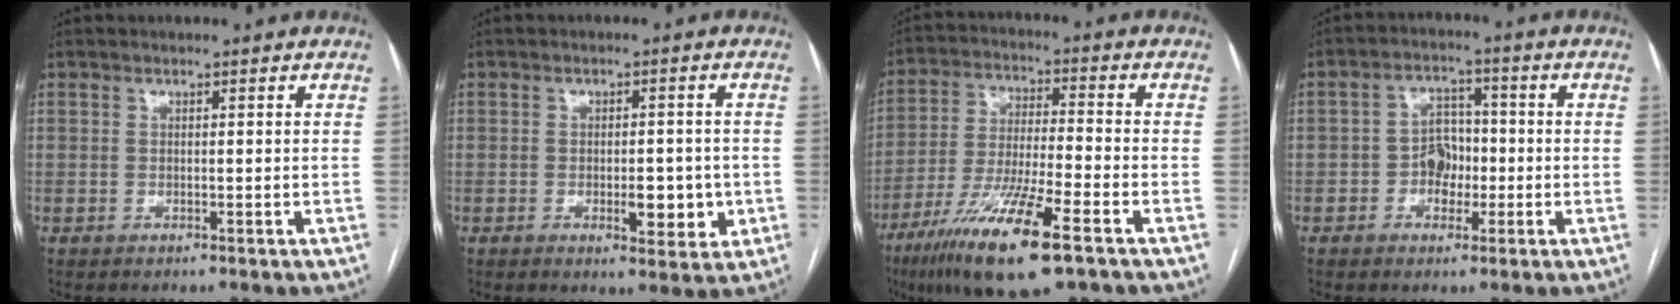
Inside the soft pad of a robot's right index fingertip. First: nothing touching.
{"total": 5.4, "force": [-1.3, 2.0, 4.9], "torque": [-0.064, -0.003, -0.011]}
{"total": 15.7, "force": [-8.9, 1.4, 12.8], "torque": [-0.259, -0.038, -0.160]}
{"total": 4.9, "force": [-1.2, 3.7, 3.1], "torque": [-0.053, 0.016, -0.022]}